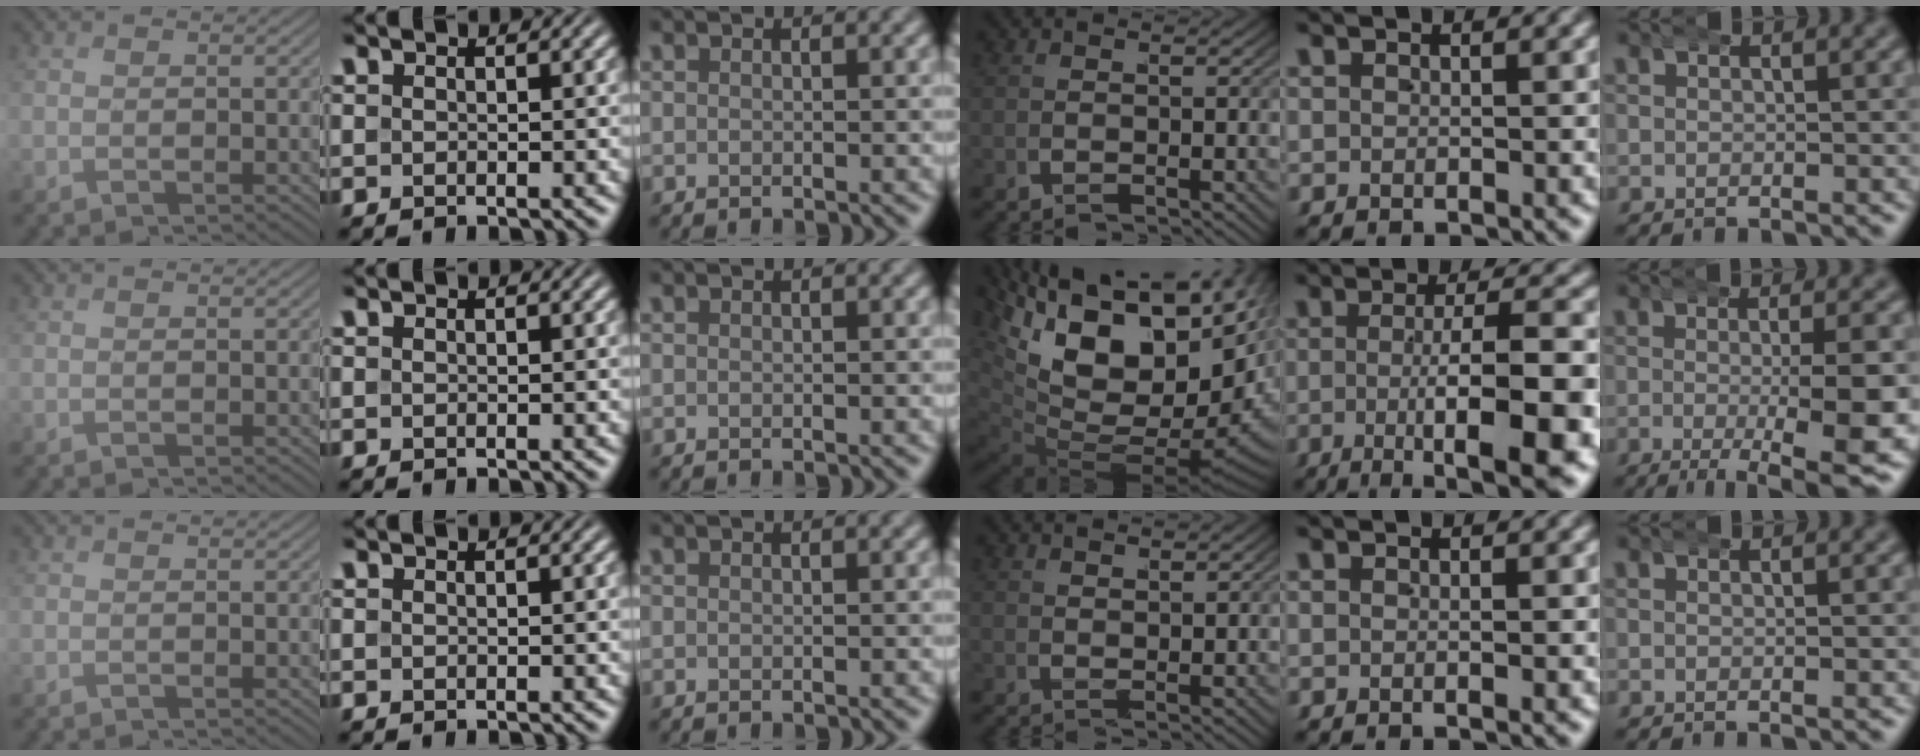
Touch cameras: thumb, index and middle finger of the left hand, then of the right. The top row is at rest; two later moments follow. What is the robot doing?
{"motion": "wrap", "object": "arm wrap"}